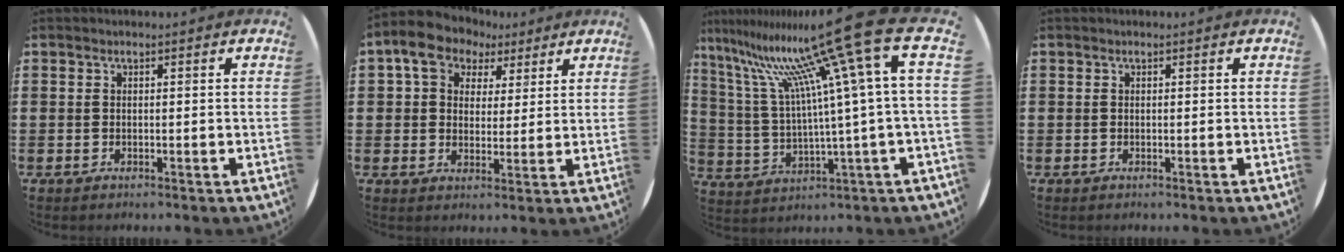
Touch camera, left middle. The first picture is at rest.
{"total": 7.3, "force": [4.8, 5.1, 2.0], "torque": [-0.062, 0.007, 0.086]}
{"total": 16.9, "force": [12.0, 1.3, 11.7], "torque": [-0.239, -0.075, 0.193]}
{"total": 0.0}